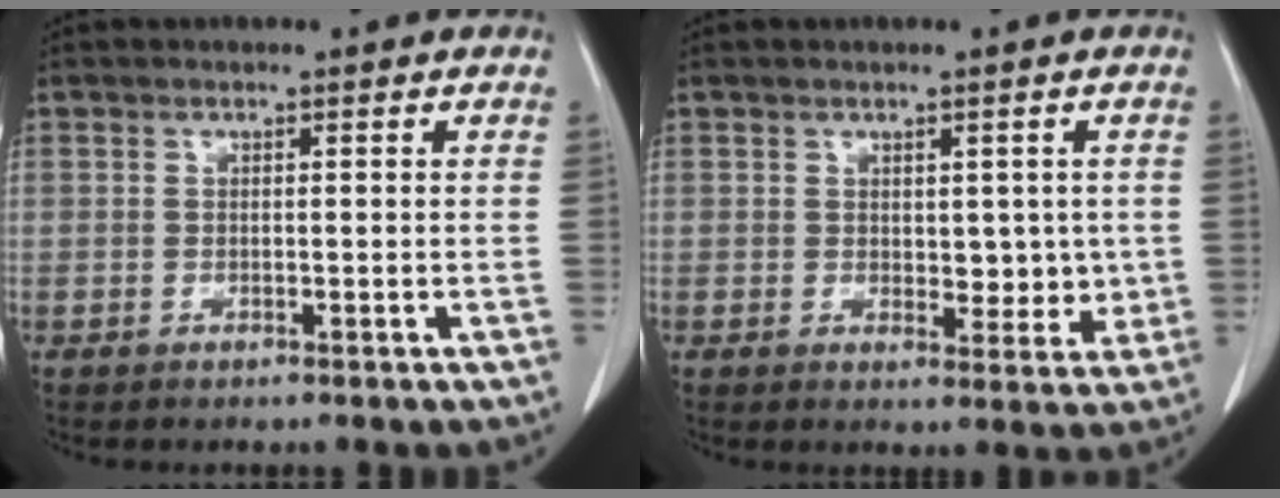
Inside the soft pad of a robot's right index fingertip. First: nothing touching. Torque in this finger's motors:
{"motor_torque": [-0.05, 0.26, 0.08, 0.01]}